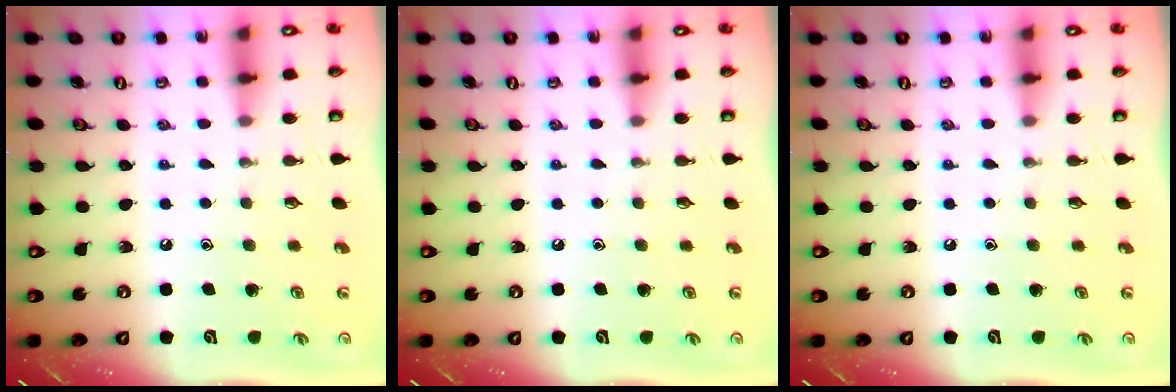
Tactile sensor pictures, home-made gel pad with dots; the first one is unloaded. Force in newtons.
{"total": 0.0}
{"total": 0.0}